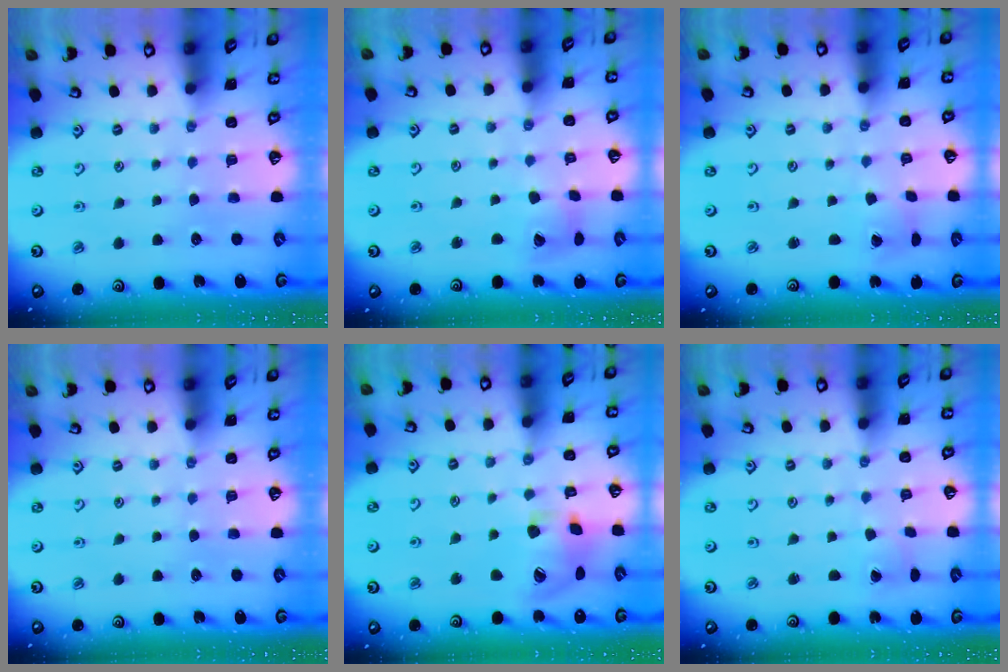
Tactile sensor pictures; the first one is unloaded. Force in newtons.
{"total": 8.0, "press": 8.0, "slide": 1.0}
{"total": 2.1, "press": 2.1, "slide": 0.2}
{"total": 0.0}
{"total": 14.6, "press": 14.6, "slide": 0.6}
{"total": 2.8, "press": 2.8, "slide": 0.2}